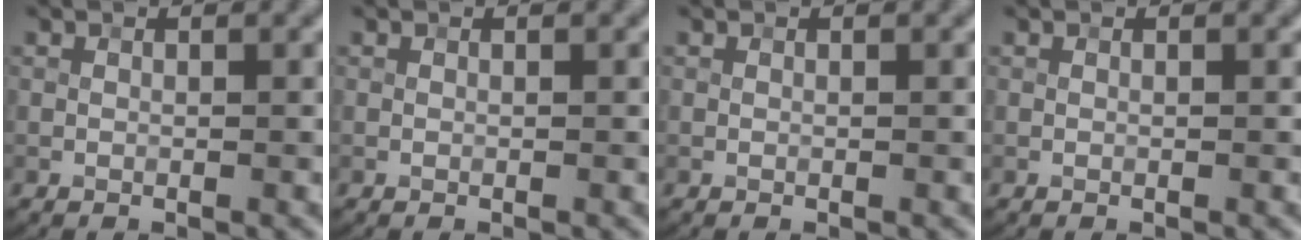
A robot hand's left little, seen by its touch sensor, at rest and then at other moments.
{"total": 0.0}
{"total": 0.0}
{"total": 0.0}